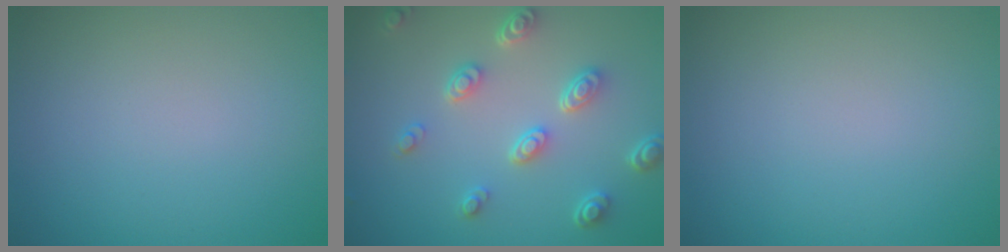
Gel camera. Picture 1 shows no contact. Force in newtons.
{"total": 4.4, "press": 3.4, "slide": 2.9}
{"total": 0.0}